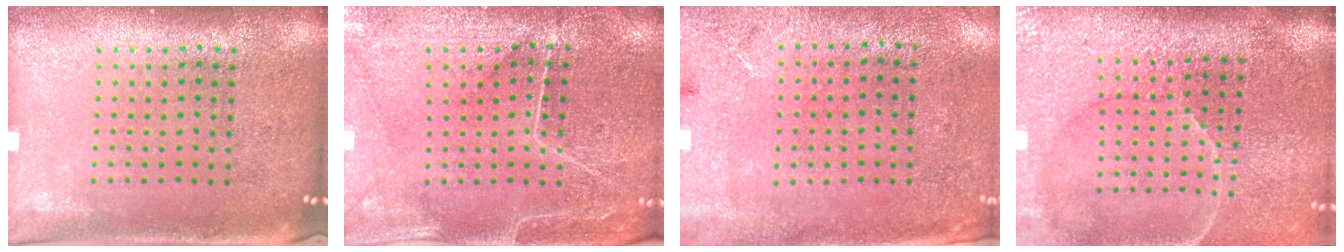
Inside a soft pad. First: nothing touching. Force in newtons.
{"total": 0.7, "press": 0.5, "slide": 0.4}
{"total": 2.7, "press": 2.2, "slide": 1.6}
{"total": 4.3, "press": 3.9, "slide": 1.9}